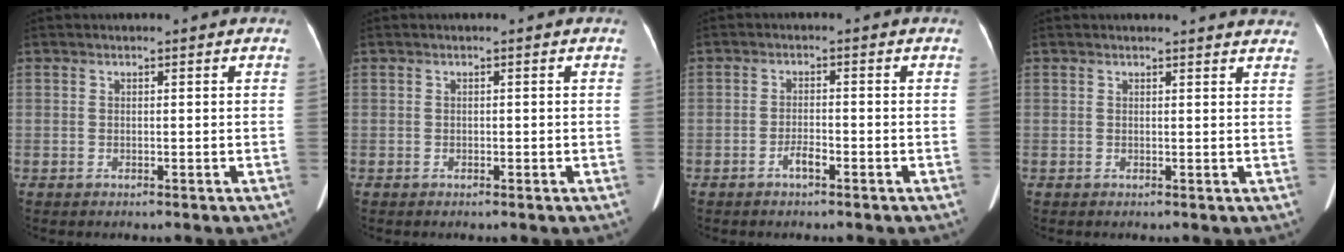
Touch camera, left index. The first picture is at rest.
{"total": 0.0}
{"total": 2.1, "force": [-1.5, 0.4, 1.4], "torque": [-0.027, -0.001, -0.024]}
{"total": 8.0, "force": [7.8, 1.0, 1.6], "torque": [-0.001, -0.003, 0.060]}